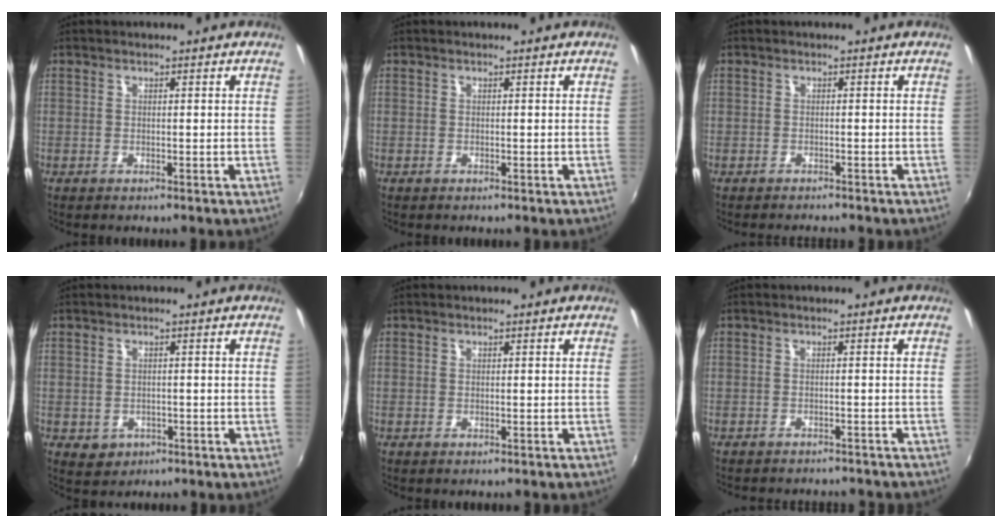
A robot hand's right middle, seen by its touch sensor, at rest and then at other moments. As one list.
[{"total": 0.0}, {"total": 1.9, "force": [-1.6, 1.0, 0.0], "torque": [-0.005, 0.005, -0.027]}, {"total": 3.4, "force": [-1.1, 3.0, 1.3], "torque": [-0.030, -0.002, -0.008]}, {"total": 0.0}, {"total": 8.0, "force": [-7.2, 2.2, 2.5], "torque": [-0.059, -0.010, -0.092]}]